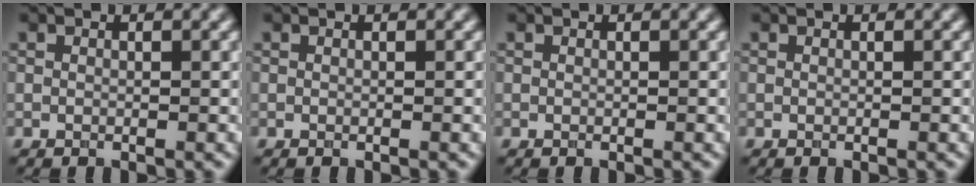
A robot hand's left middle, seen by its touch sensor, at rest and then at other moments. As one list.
[{"total": 0.0}, {"total": 0.0}, {"total": 0.0}]